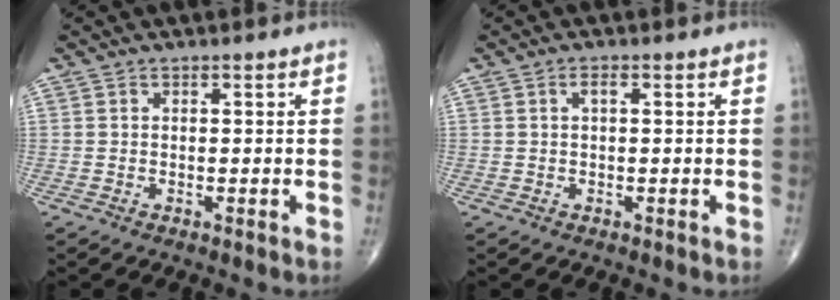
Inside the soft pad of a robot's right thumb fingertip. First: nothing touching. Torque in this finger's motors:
{"motor_torque": [0.38, 0.77, 0.06, 0.13, -0.03]}